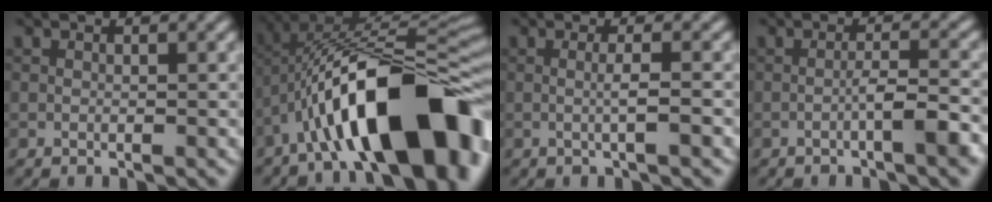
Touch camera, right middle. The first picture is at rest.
{"total": 15.4, "force": [-5.7, 5.4, 13.3], "torque": [-0.198, 0.031, -0.084]}
{"total": 1.5, "force": [-0.4, 0.0, 1.5], "torque": [-0.033, 0.014, -0.006]}
{"total": 3.1, "force": [-1.7, 0.1, 2.6], "torque": [-0.049, 0.026, -0.028]}